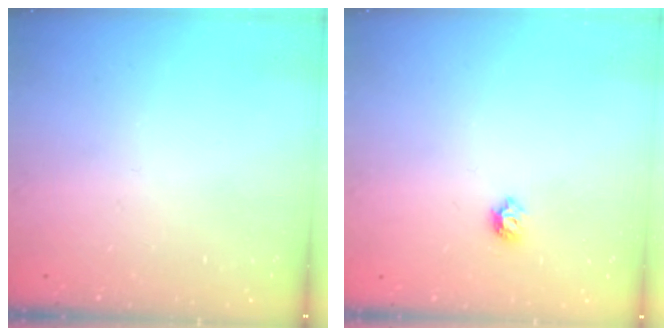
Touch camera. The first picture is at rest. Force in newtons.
{"total": 5.9, "press": 5.8, "slide": 0.9}